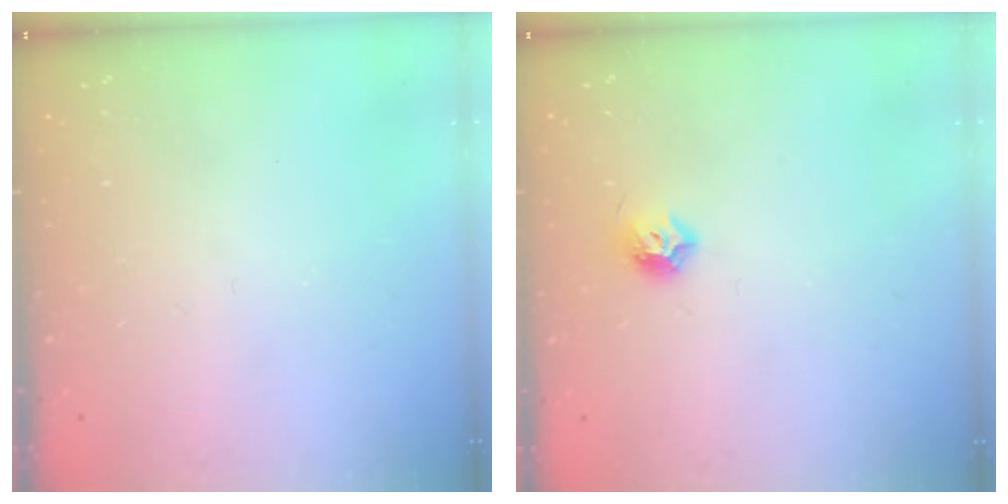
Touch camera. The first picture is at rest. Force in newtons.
{"total": 6.8, "press": 6.7, "slide": 0.8}